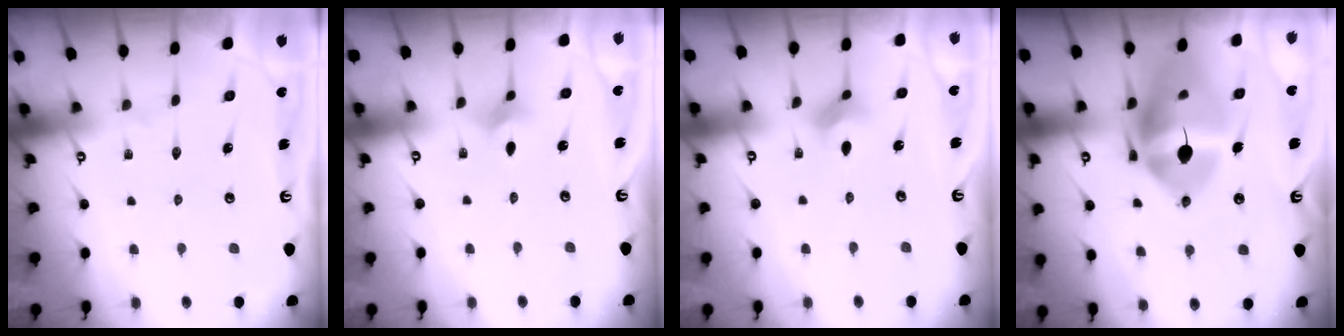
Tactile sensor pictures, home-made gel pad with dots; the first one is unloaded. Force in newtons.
{"total": 2.4, "press": 2.3, "slide": 0.4}
{"total": 2.8, "press": 2.7, "slide": 0.4}
{"total": 20.8, "press": 20.7, "slide": 2.6}